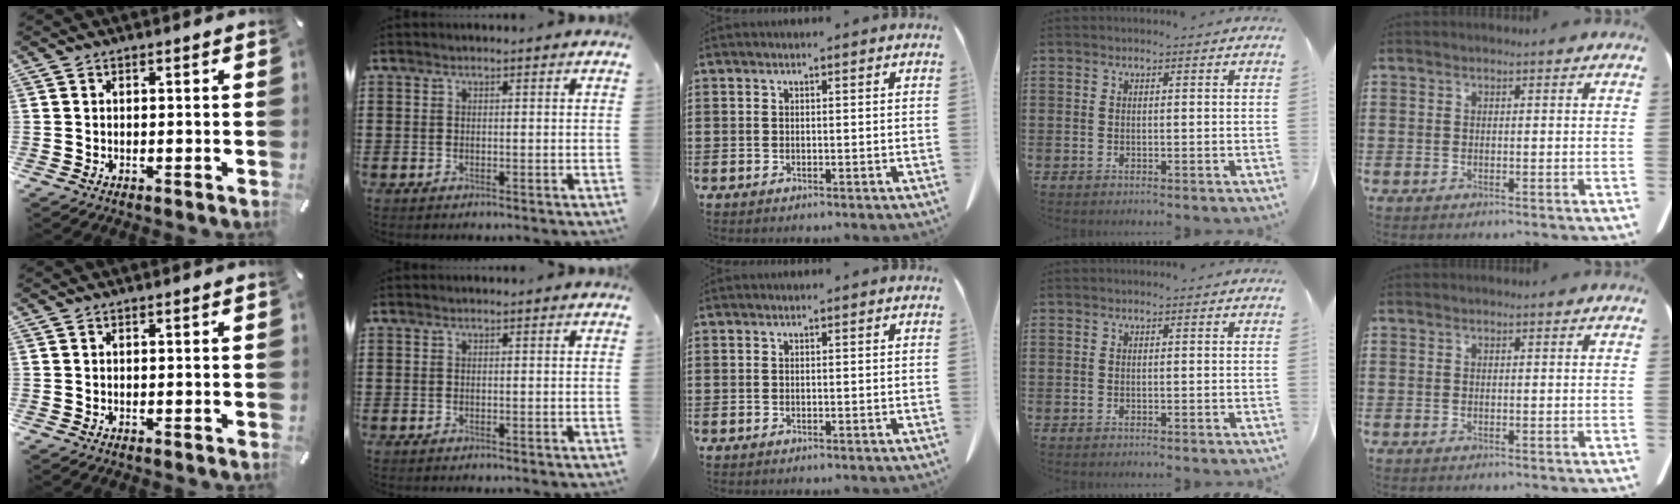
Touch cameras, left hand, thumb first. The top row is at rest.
{}